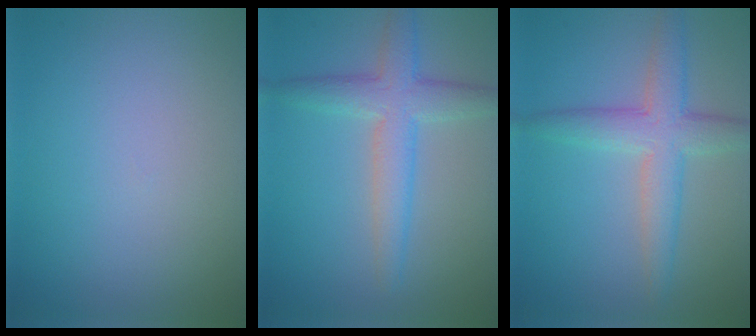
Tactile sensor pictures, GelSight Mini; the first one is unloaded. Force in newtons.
{"total": 4.4, "press": 4.4, "slide": 0.0}
{"total": 4.5, "press": 4.5, "slide": 0.1}